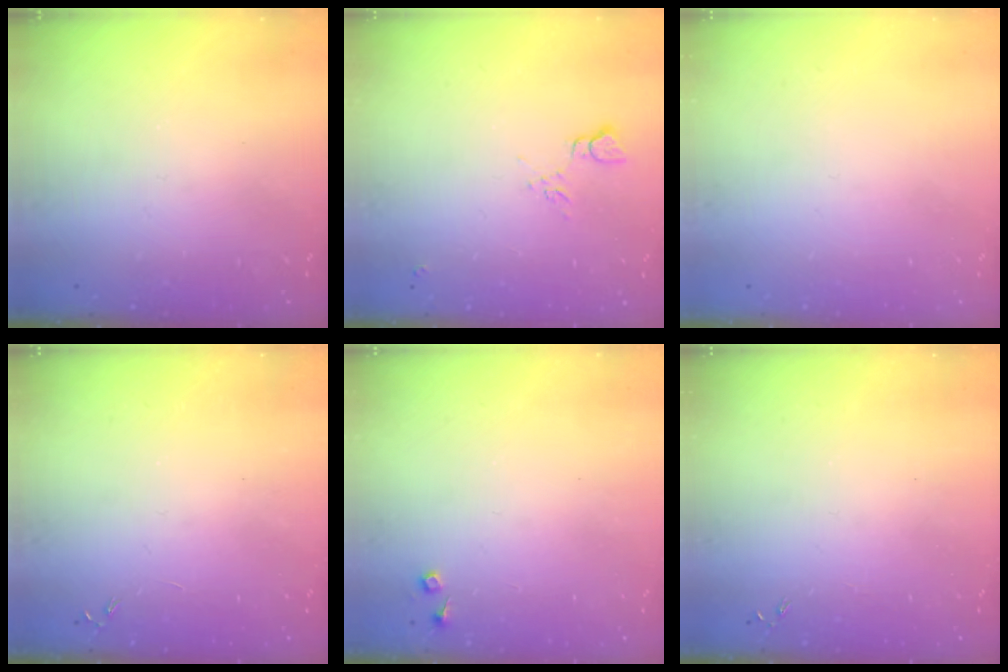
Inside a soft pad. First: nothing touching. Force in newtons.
{"total": 7.0, "press": 7.0, "slide": 0.6}
{"total": 0.0}
{"total": 0.0}
{"total": 3.8, "press": 3.7, "slide": 0.6}
{"total": 0.0}